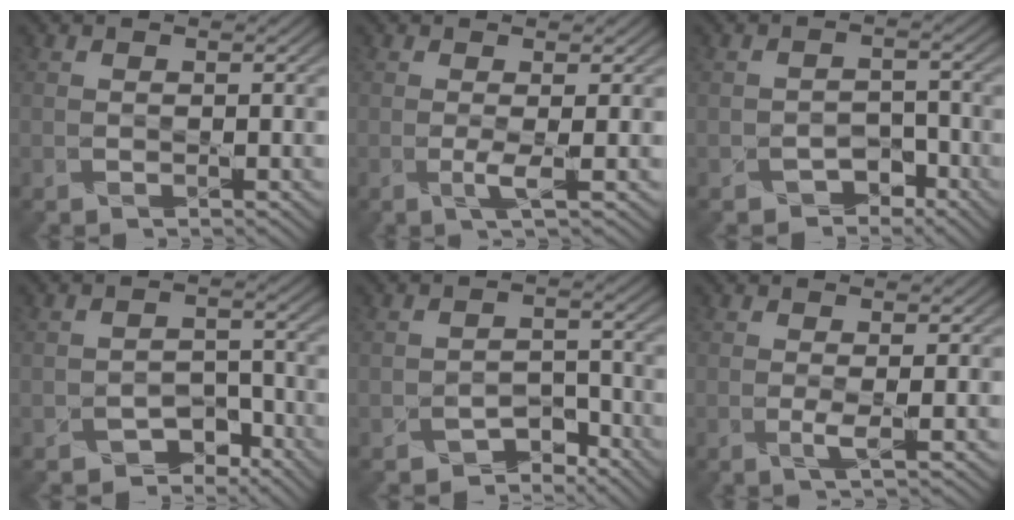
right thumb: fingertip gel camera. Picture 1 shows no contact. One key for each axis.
{"total": 1.6, "fx": -0.1, "fy": -0.3, "fz": 1.6, "tx": -0.034, "ty": 0.002, "tz": -0.008}
{"total": 2.9, "fx": -2.4, "fy": 1.7, "fz": 0.6, "tx": -0.002, "ty": 0.005, "tz": -0.041}
{"total": 3.9, "fx": -3.1, "fy": 2.1, "fz": 1.1, "tx": -0.008, "ty": 0.003, "tz": -0.055}
{"total": 3.5, "fx": -3.0, "fy": 1.6, "fz": 0.8, "tx": -0.003, "ty": 0.004, "tz": -0.052}
{"total": 1.4, "fx": 0.1, "fy": -0.2, "fz": 1.3, "tx": -0.029, "ty": 0.002, "tz": -0.003}